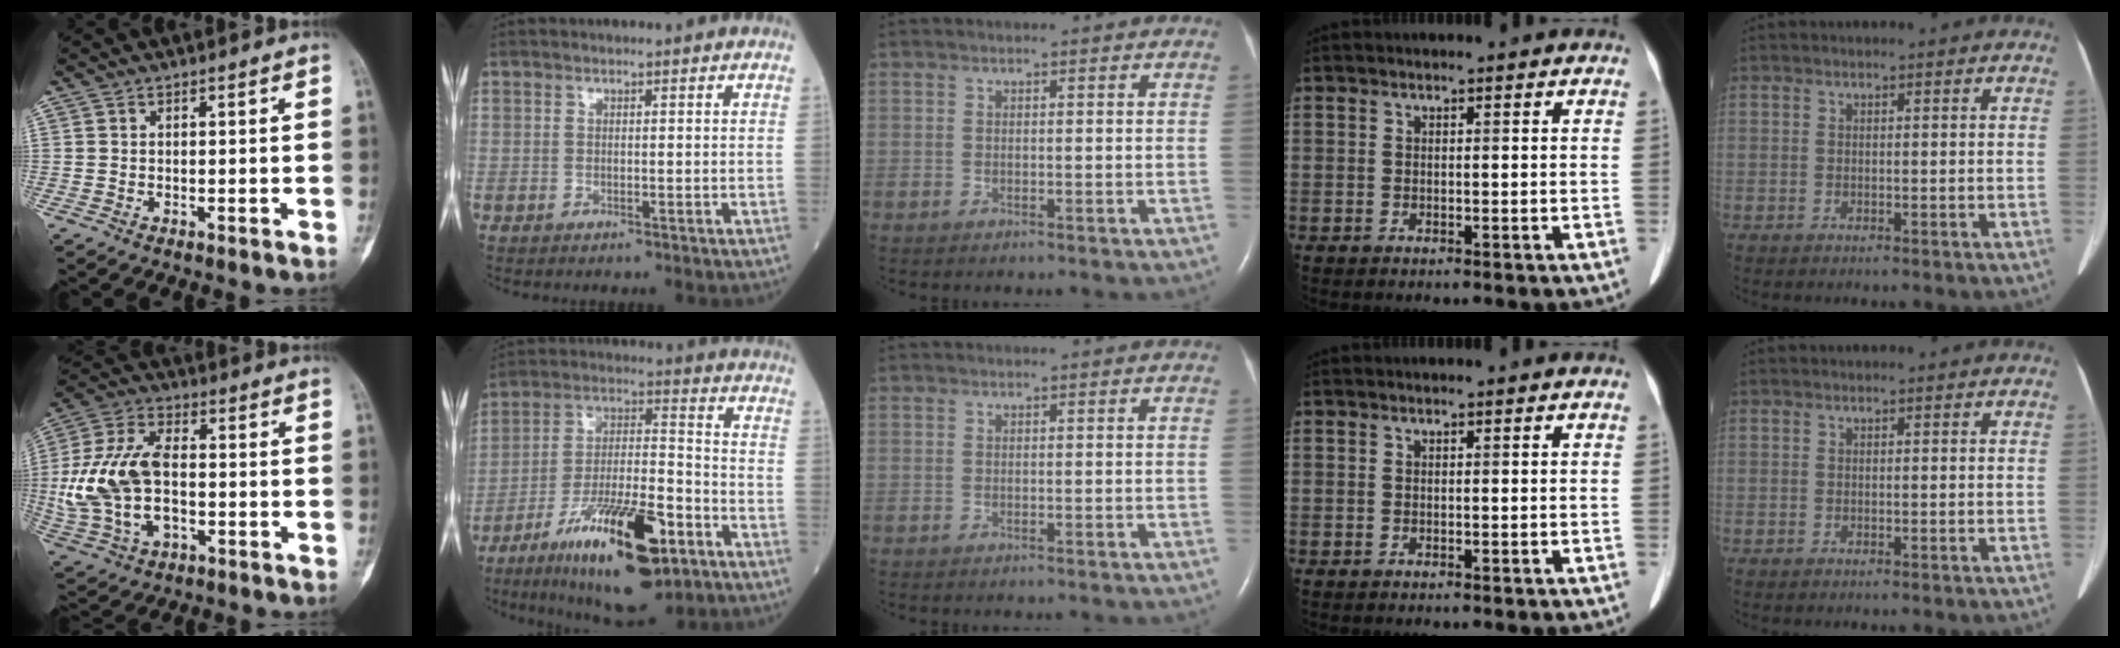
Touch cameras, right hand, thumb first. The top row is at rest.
{"thumb": {"total": 16.6, "force": [-1.3, 9.8, 13.4], "torque": [-0.286, 0.020, -0.020]}, "index": {"total": 19.6, "force": [-10.5, 4.7, 15.8], "torque": [-0.270, -0.021, -0.170]}}